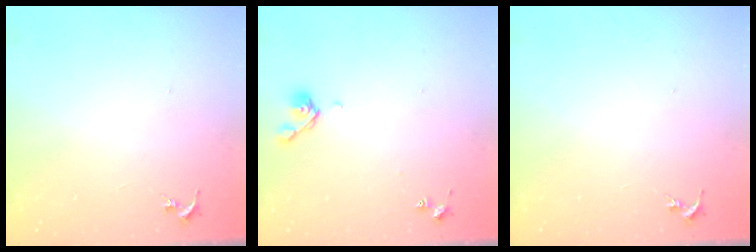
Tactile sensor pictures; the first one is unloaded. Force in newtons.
{"total": 5.6, "press": 5.6, "slide": 0.8}
{"total": 0.0}